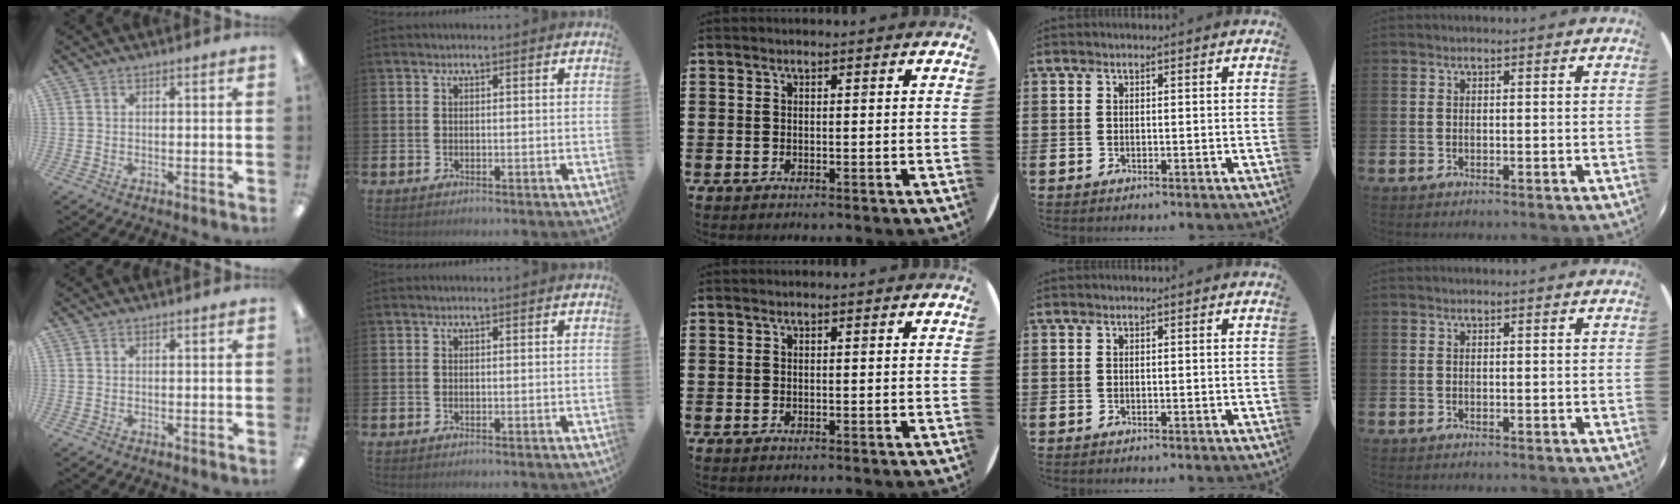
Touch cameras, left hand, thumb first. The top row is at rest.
{}